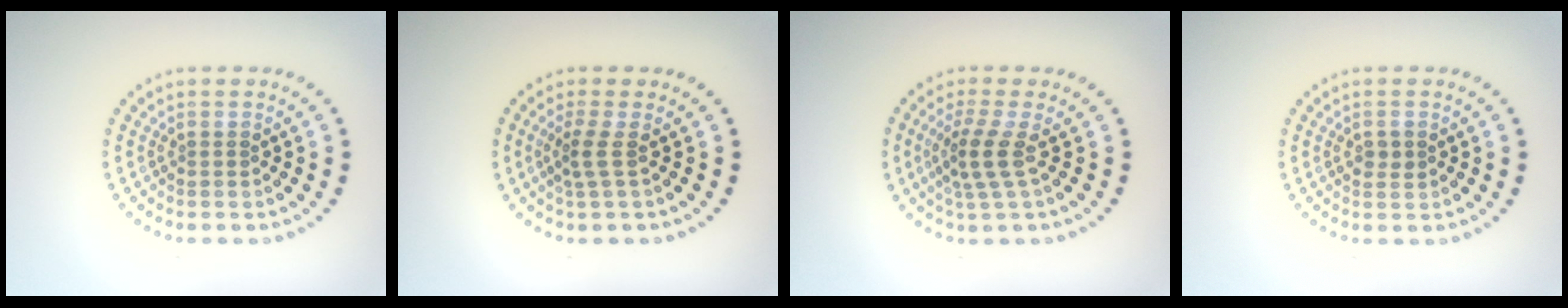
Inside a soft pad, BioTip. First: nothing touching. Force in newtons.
{"total": 1.7, "press": 1.2, "slide": 1.3}
{"total": 2.8, "press": 2.3, "slide": 1.6}
{"total": 1.2, "press": 1.2, "slide": 0.1}